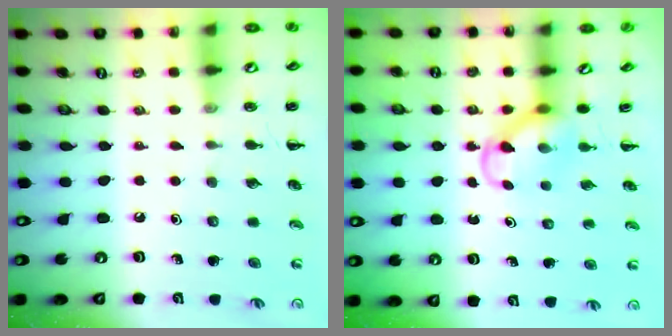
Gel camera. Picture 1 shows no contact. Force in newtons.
{"total": 3.8, "press": 3.6, "slide": 1.2}